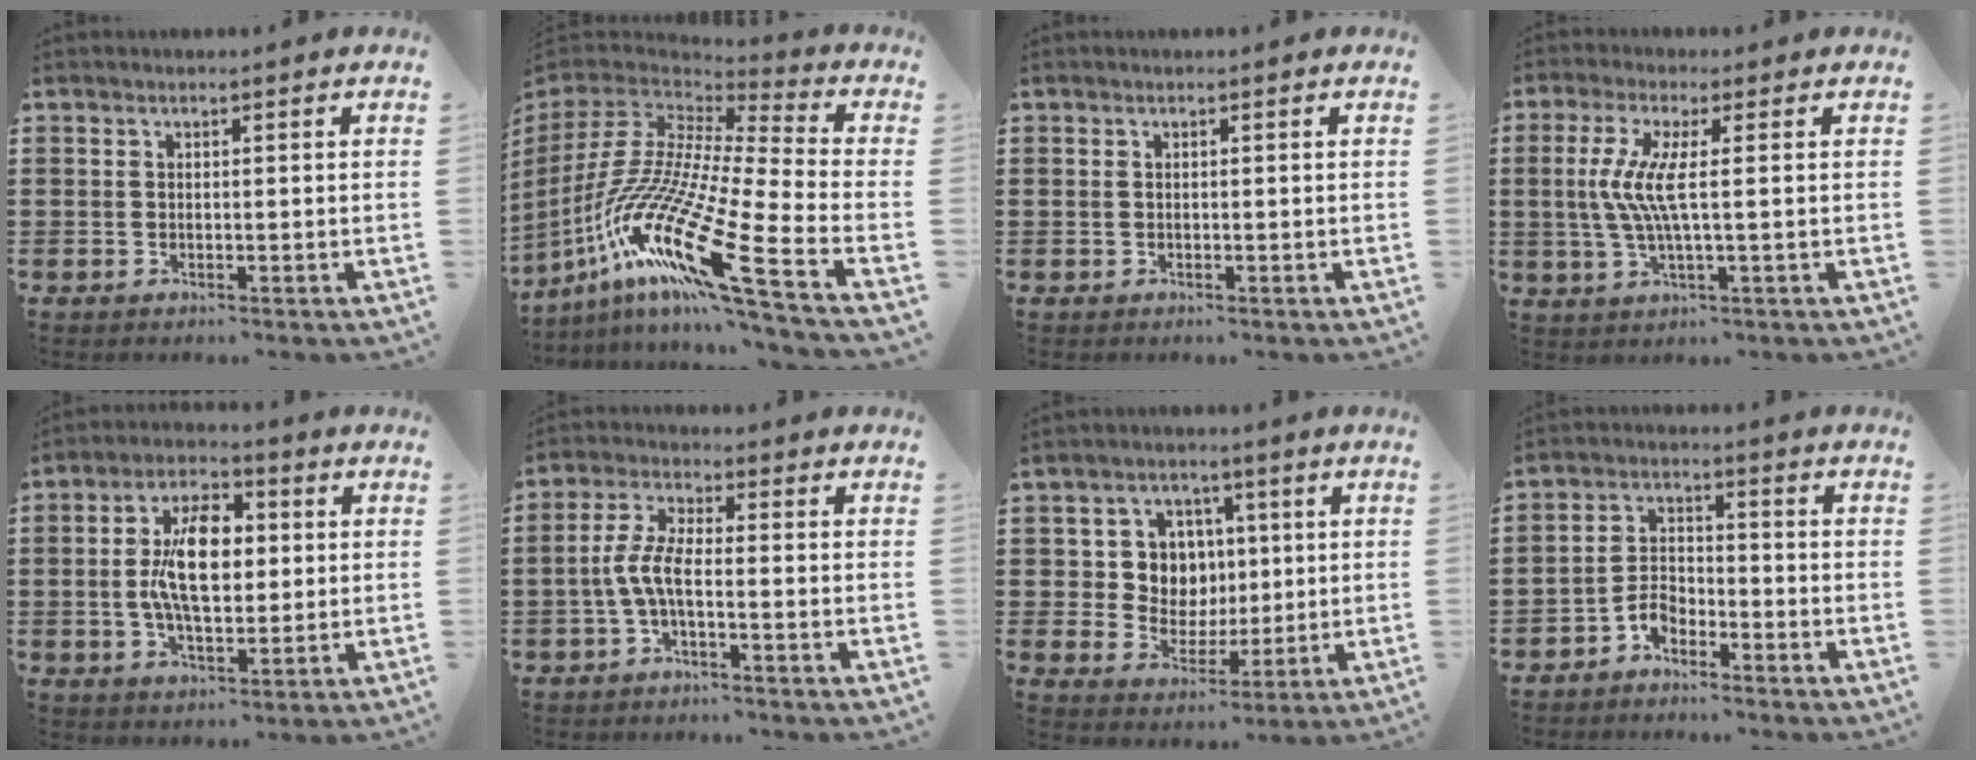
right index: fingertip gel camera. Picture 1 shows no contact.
{"total": 20.2, "force": [-10.7, 3.3, 16.8], "torque": [-0.389, -0.020, -0.211]}
{"total": 0.0}
{"total": 6.6, "force": [0.3, 0.5, 6.6], "torque": [-0.151, -0.016, -0.007]}
{"total": 10.3, "force": [0.7, 5.1, 8.9], "torque": [-0.166, 0.009, 0.007]}
{"total": 5.3, "force": [-1.7, 1.6, 4.8], "torque": [-0.119, -0.008, -0.041]}
{"total": 7.3, "force": [1.5, 6.6, 2.6], "torque": [-0.068, 0.014, 0.026]}
{"total": 3.8, "force": [-2.9, 2.0, 1.4], "torque": [-0.038, 0.008, -0.061]}